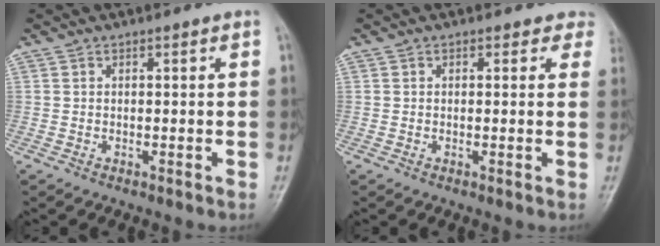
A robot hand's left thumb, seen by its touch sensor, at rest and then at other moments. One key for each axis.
{"total": 2.9, "fx": 2.3, "fy": 1.7, "fz": -0.2, "tx": 0.038, "ty": -0.009, "tz": 0.002}